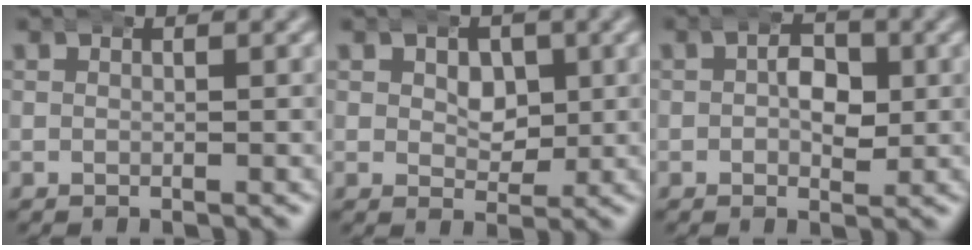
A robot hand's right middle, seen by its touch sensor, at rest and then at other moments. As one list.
[{"total": 2.7, "force": [0.9, 2.1, 1.4], "torque": [-0.022, -0.018, 0.022]}, {"total": 2.8, "force": [0.3, 1.9, 2.1], "torque": [-0.029, -0.006, 0.001]}]